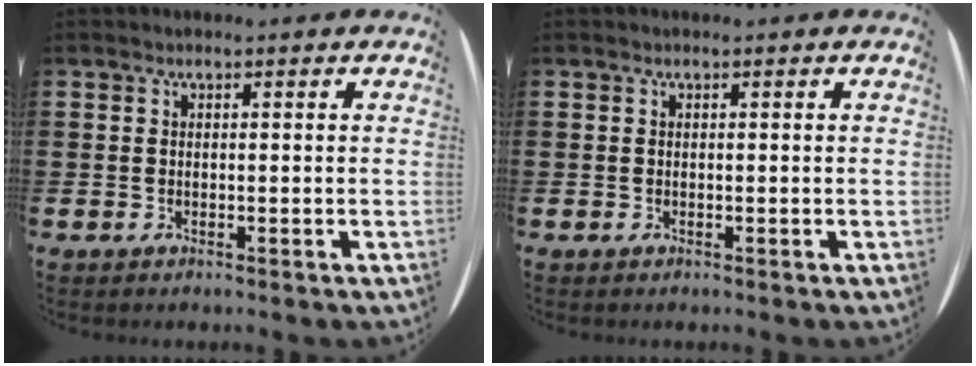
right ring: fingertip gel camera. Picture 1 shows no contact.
{"total": 0.0}